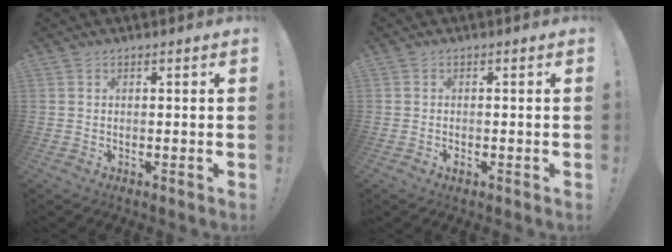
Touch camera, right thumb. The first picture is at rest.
{"total": 1.1, "force": [-0.9, 0.4, 0.4], "torque": [-0.010, 0.004, -0.015]}